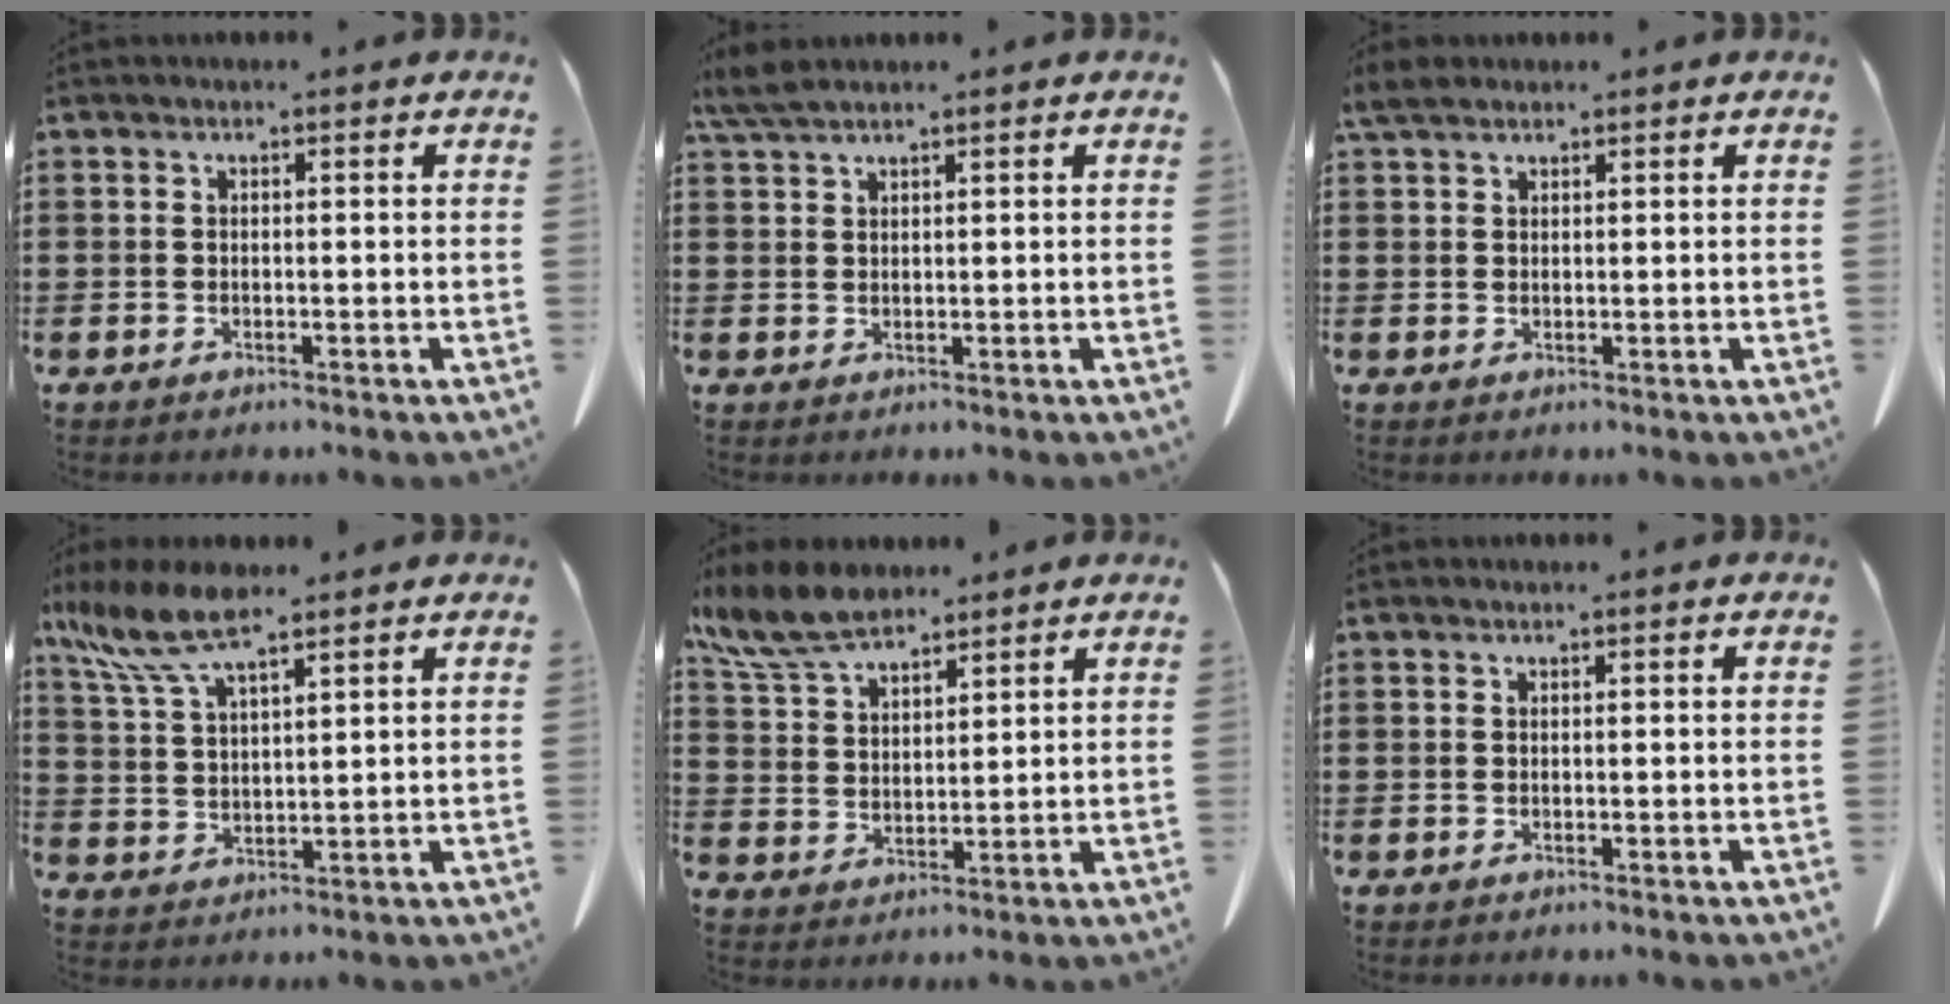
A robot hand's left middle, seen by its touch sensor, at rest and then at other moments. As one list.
[{"total": 2.7, "force": [2.1, 0.4, 1.7], "torque": [-0.038, 0.001, 0.039]}, {"total": 2.6, "force": [2.0, 0.9, 1.4], "torque": [-0.035, 0.006, 0.039]}, {"total": 9.0, "force": [6.3, 2.5, 5.9], "torque": [-0.145, -0.016, 0.112]}, {"total": 8.2, "force": [6.7, 2.8, 3.7], "torque": [-0.096, -0.010, 0.128]}, {"total": 0.0}]